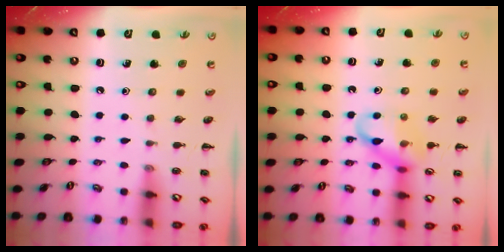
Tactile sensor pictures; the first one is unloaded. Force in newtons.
{"total": 12.5, "press": 12.3, "slide": 2.1}